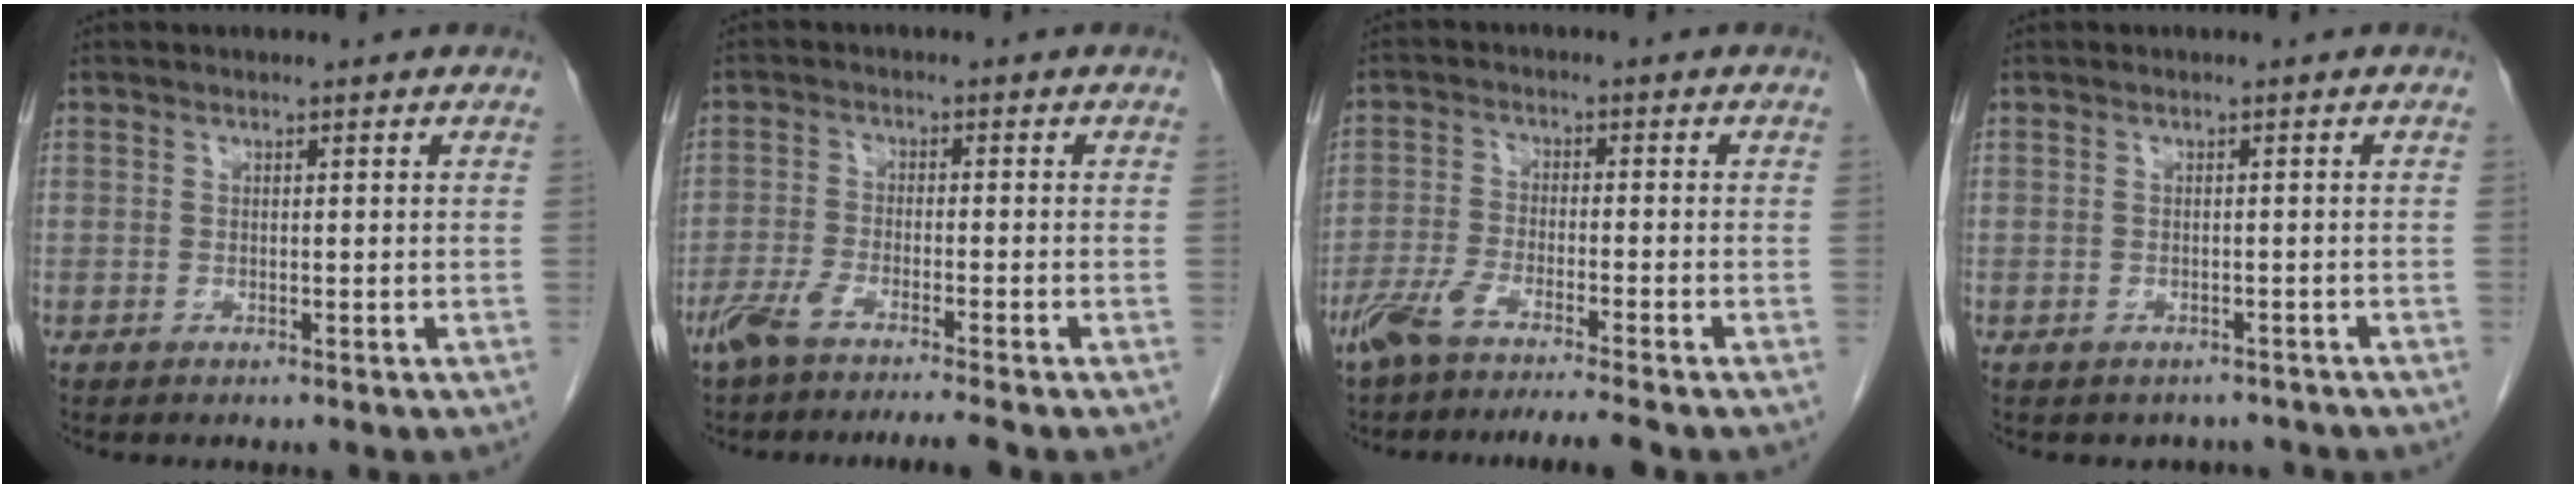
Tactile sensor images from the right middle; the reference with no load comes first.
{"total": 7.0, "force": [-5.6, -0.3, 4.1], "torque": [-0.069, -0.011, -0.096]}
{"total": 8.8, "force": [-7.2, -0.3, 5.1], "torque": [-0.084, -0.017, -0.122]}
{"total": 2.9, "force": [-2.5, 1.5, -0.1], "torque": [0.001, 0.008, -0.032]}